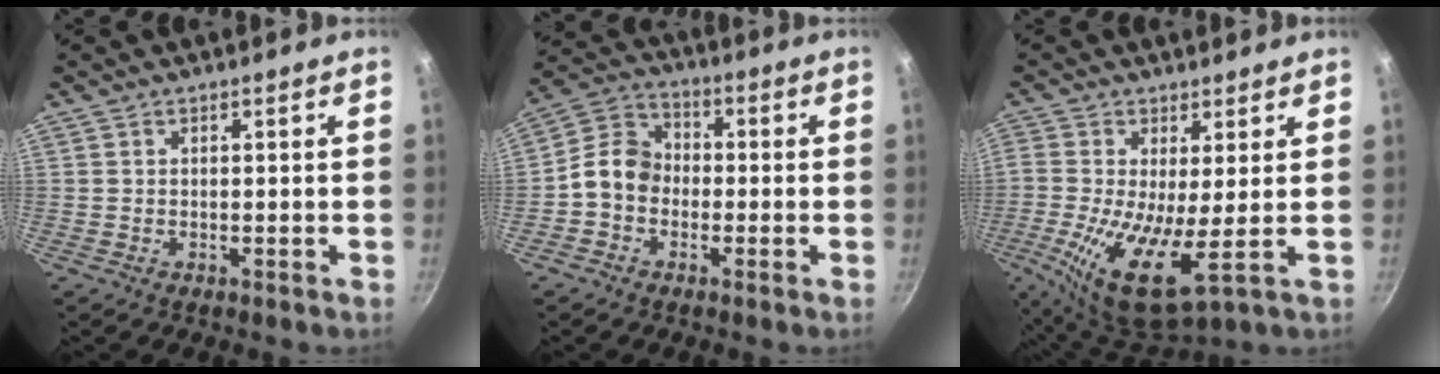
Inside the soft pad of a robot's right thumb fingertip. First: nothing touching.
{"total": 8.3, "force": [-1.8, 6.8, 4.5], "torque": [-0.055, 0.032, -0.056]}
{"total": 12.4, "force": [-0.8, 4.3, 11.5], "torque": [-0.232, -0.016, -0.019]}